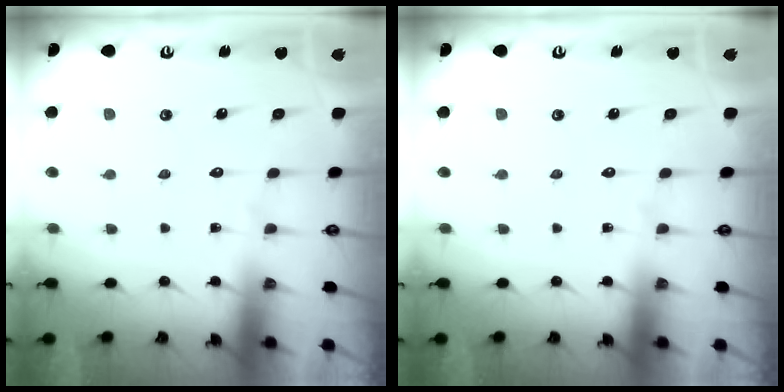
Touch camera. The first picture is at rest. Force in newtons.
{"total": 0.0}